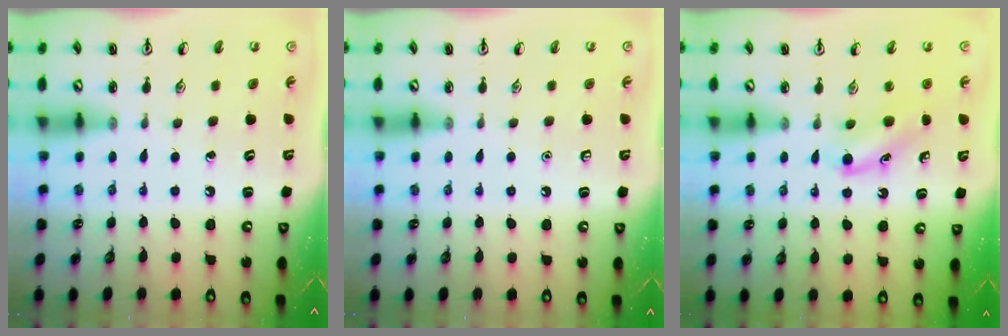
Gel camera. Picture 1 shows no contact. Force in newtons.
{"total": 0.0}
{"total": 5.6, "press": 5.3, "slide": 1.7}